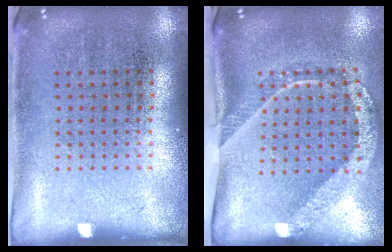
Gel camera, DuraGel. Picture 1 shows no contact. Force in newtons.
{"total": 2.4, "press": 1.7, "slide": 1.7}